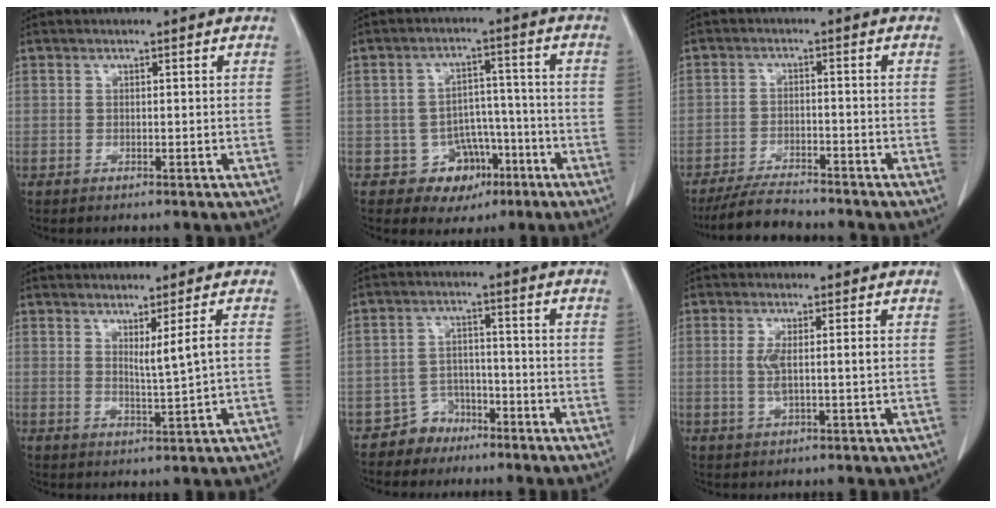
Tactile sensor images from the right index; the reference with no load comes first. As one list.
[{"total": 6.7, "force": [-3.0, 5.9, 1.1], "torque": [0.010, 0.024, -0.037]}, {"total": 6.3, "force": [-5.8, 1.2, 2.1], "torque": [-0.037, -0.017, -0.101]}, {"total": 3.4, "force": [1.0, -0.8, 3.1], "torque": [-0.056, -0.014, 0.024]}, {"total": 4.6, "force": [-3.3, 3.1, -0.2], "torque": [0.013, 0.015, -0.057]}, {"total": 3.7, "force": [0.3, 0.5, 3.6], "torque": [-0.070, -0.001, 0.007]}]